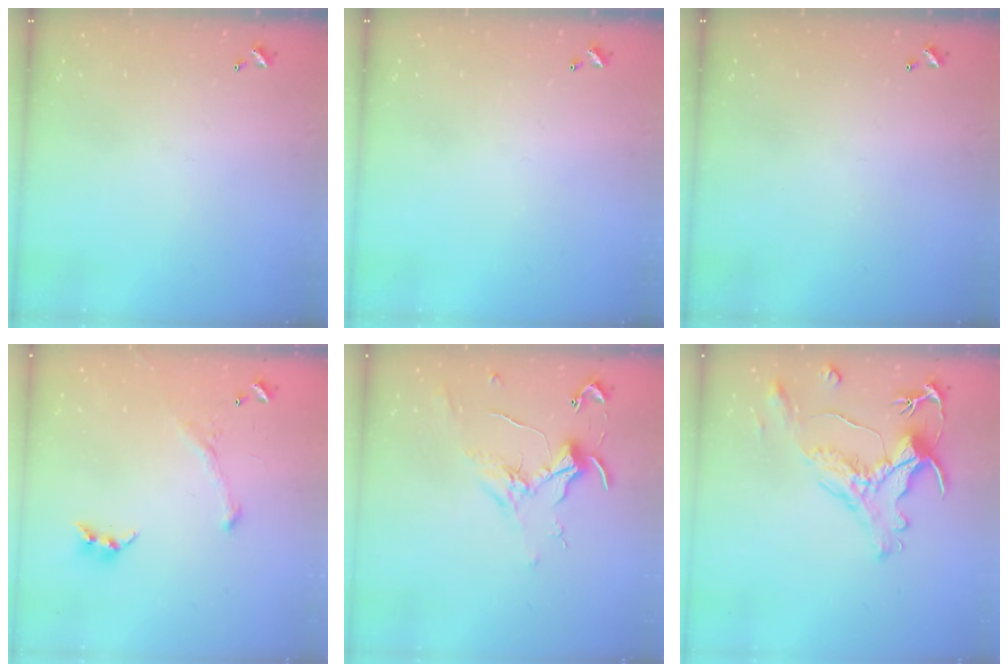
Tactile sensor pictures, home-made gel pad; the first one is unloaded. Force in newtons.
{"total": 0.0}
{"total": 0.0}
{"total": 2.8, "press": 2.6, "slide": 1.0}
{"total": 0.7, "press": 0.3, "slide": 0.7}
{"total": 2.8, "press": 2.5, "slide": 1.3}